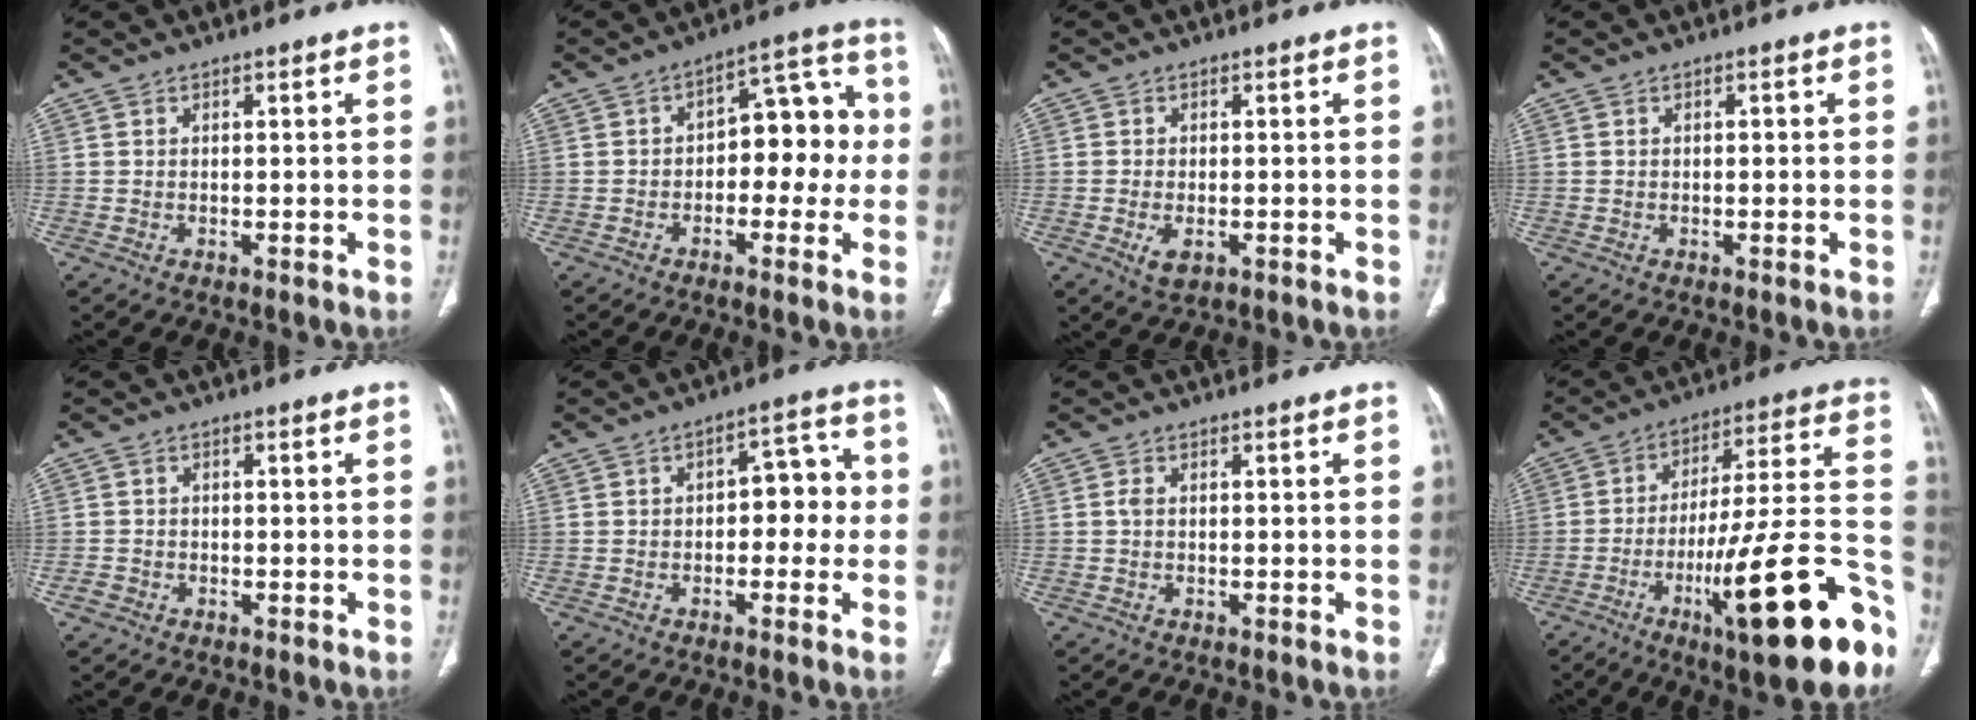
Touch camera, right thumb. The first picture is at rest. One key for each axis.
{"total": 11.8, "fx": -0.8, "fy": 7.0, "fz": 9.5, "tx": -0.076, "ty": 0.048, "tz": -0.020}
{"total": 3.3, "fx": -1.2, "fy": 1.8, "fz": 2.5, "tx": -0.047, "ty": -0.001, "tz": -0.014}
{"total": 0.8, "fx": 0.1, "fy": 0.4, "fz": 0.7, "tx": -0.013, "ty": 0.001, "tz": 0.003}
{"total": 1.6, "fx": -0.9, "fy": 1.3, "fz": 0.3, "tx": -0.007, "ty": 0.006, "tz": -0.020}
{"total": 7.8, "fx": -0.5, "fy": 4.6, "fz": 6.3, "tx": -0.046, "ty": 0.031, "tz": -0.015}
{"total": 0.9, "fx": 0.0, "fy": 0.4, "fz": 0.7, "tx": -0.018, "ty": 0.000, "tz": -0.002}
{"total": 26.5, "fx": -11.7, "fy": 5.3, "fz": 23.2, "tx": -0.295, "ty": 0.057, "tz": -0.172}